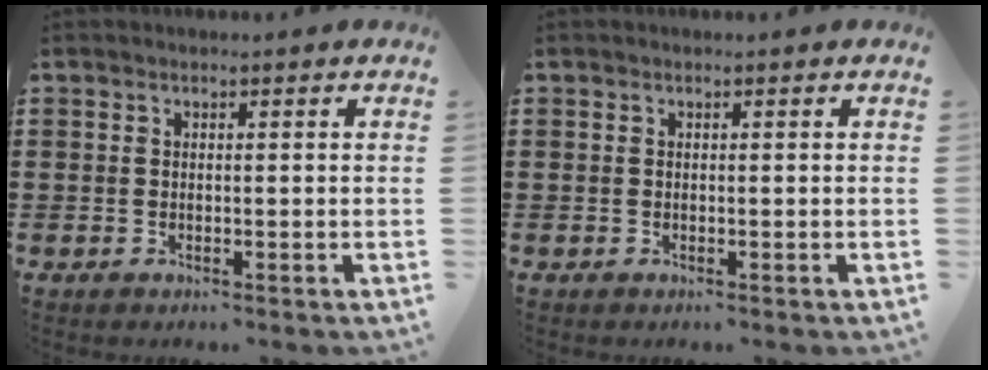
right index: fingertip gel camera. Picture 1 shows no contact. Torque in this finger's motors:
{"motor_torque": [0.00, 0.00, 0.03, 0.00]}